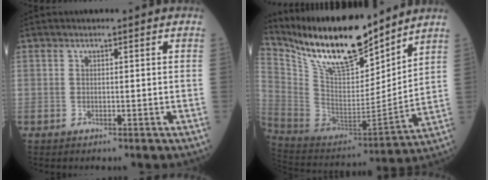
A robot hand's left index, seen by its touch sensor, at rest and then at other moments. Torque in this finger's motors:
{"motor_torque": [0.35, -0.42, 0.33, 0.10]}